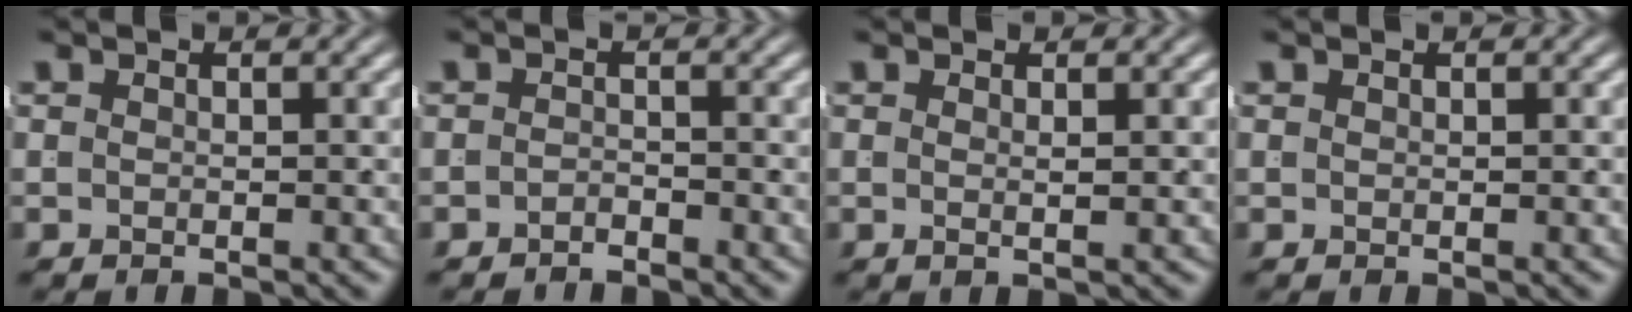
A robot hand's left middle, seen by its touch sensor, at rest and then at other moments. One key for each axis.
{"total": 1.7, "fx": -1.6, "fy": -0.3, "fz": -0.1, "tx": 0.010, "ty": -0.007, "tz": -0.027}
{"total": 1.1, "fx": 0.0, "fy": -0.7, "fz": 0.8, "tx": -0.011, "ty": -0.008, "tz": 0.005}
{"total": 0.0}